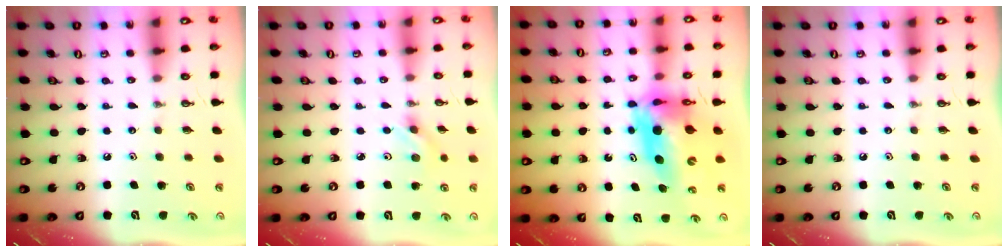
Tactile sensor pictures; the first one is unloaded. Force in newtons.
{"total": 2.6, "press": 2.3, "slide": 1.3}
{"total": 14.1, "press": 14.0, "slide": 1.6}
{"total": 0.0}